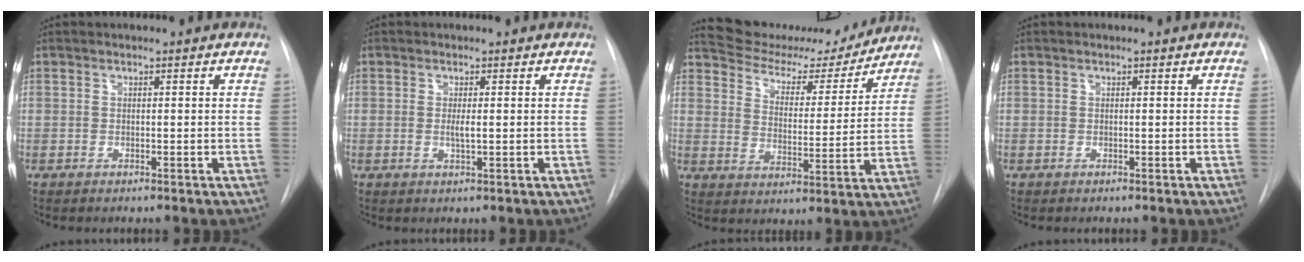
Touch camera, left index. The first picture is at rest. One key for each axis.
{"total": 1.4, "fx": 0.1, "fy": 0.1, "fz": 1.4, "tx": -0.030, "ty": -0.003, "tz": 0.001}
{"total": 16.2, "fx": 15.4, "fy": 3.8, "fz": 3.6, "tx": -0.047, "ty": -0.011, "tz": 0.217}
{"total": 0.0}